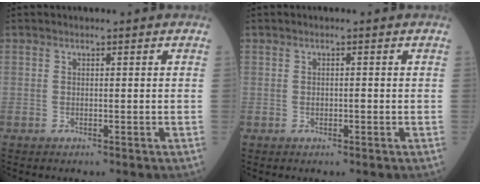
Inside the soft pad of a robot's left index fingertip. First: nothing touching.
{"total": 0.7, "force": [-0.1, 0.4, 0.5], "torque": [-0.010, 0.001, -0.002]}